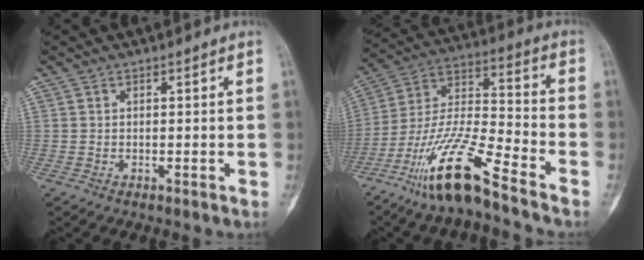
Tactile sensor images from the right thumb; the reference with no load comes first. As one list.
[{"total": 16.9, "force": [-11.4, 2.3, 12.2], "torque": [-0.244, 0.063, -0.213]}]